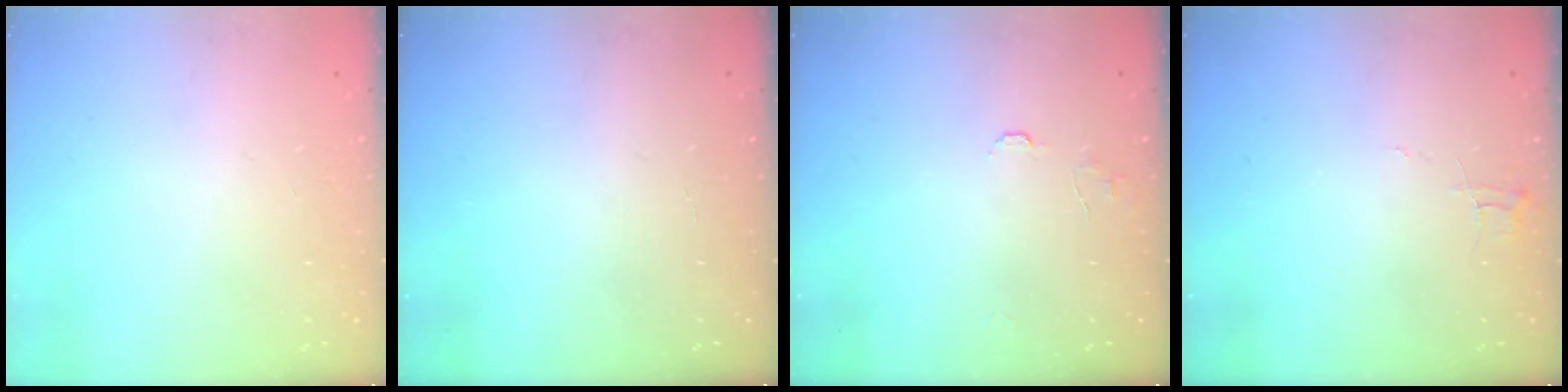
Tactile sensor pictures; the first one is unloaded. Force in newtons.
{"total": 1.7, "press": 1.7, "slide": 0.1}
{"total": 5.9, "press": 5.9, "slide": 0.6}
{"total": 3.5, "press": 3.5, "slide": 0.2}